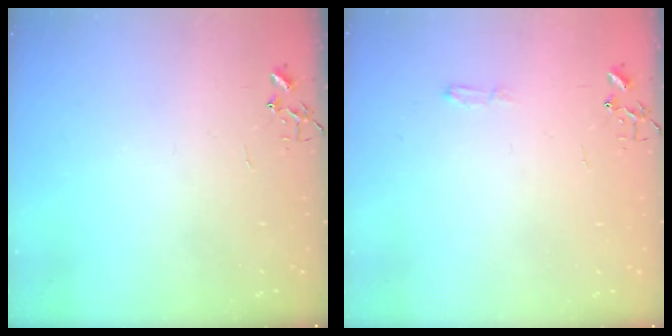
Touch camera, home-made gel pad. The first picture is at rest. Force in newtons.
{"total": 3.6, "press": 3.6, "slide": 0.5}